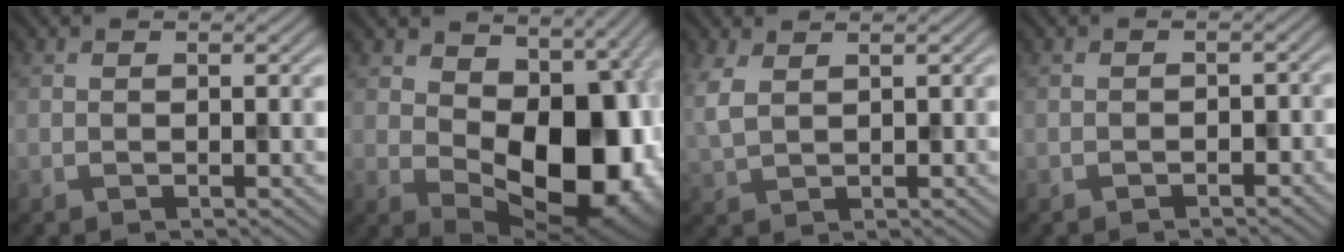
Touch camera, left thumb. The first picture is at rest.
{"total": 14.5, "force": [0.6, 9.1, 11.2], "torque": [-0.149, -0.020, 0.022]}
{"total": 3.3, "force": [1.4, 2.0, 2.2], "torque": [-0.069, -0.001, 0.036]}
{"total": 1.1, "force": [-0.9, 0.6, -0.3], "torque": [0.007, -0.003, -0.013]}